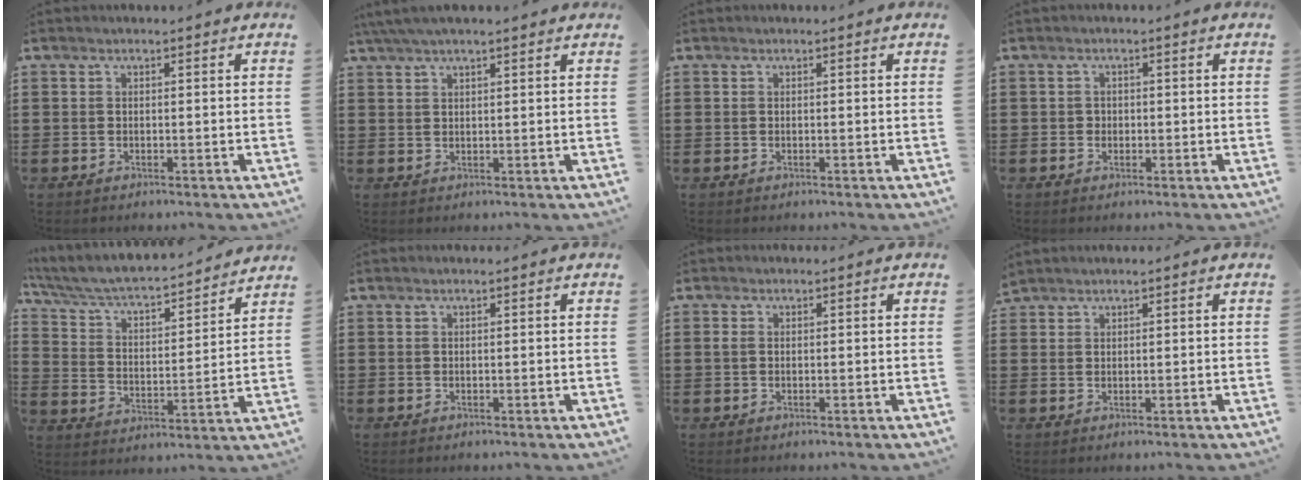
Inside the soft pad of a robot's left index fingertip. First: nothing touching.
{"total": 3.1, "force": [2.3, 0.4, 2.0], "torque": [-0.043, 0.004, 0.044]}
{"total": 0.0}
{"total": 1.0, "force": [0.0, 1.0, 0.2], "torque": [-0.009, 0.006, -0.002]}
{"total": 4.9, "force": [4.5, 0.6, 1.9], "torque": [-0.058, -0.041, 0.068]}
{"total": 0.0}
{"total": 1.0, "force": [0.1, 0.7, 0.7], "torque": [-0.023, 0.002, -0.002]}
{"total": 1.2, "force": [1.2, 0.2, -0.2], "torque": [-0.001, 0.000, 0.024]}